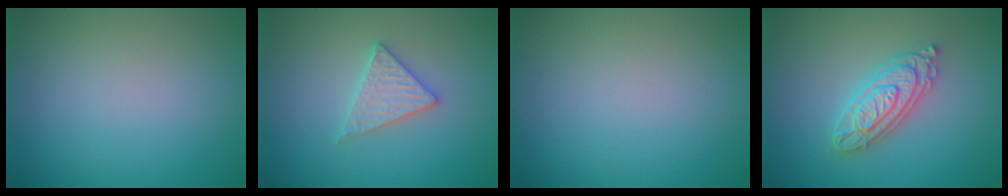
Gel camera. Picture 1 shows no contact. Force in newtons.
{"total": 2.6, "press": 2.6, "slide": 0.3}
{"total": 0.0}
{"total": 4.0, "press": 4.0, "slide": 0.5}